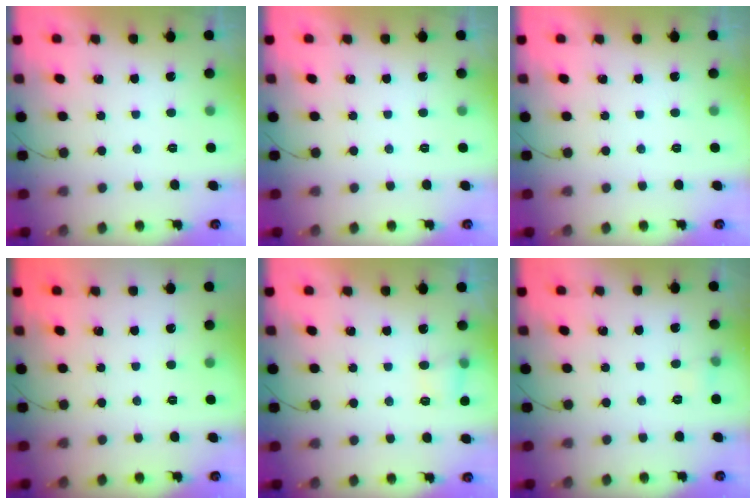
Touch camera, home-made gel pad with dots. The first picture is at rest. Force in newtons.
{"total": 0.0}
{"total": 0.0}
{"total": 0.0}
{"total": 3.9, "press": 3.7, "slide": 1.3}
{"total": 4.4, "press": 3.7, "slide": 2.3}